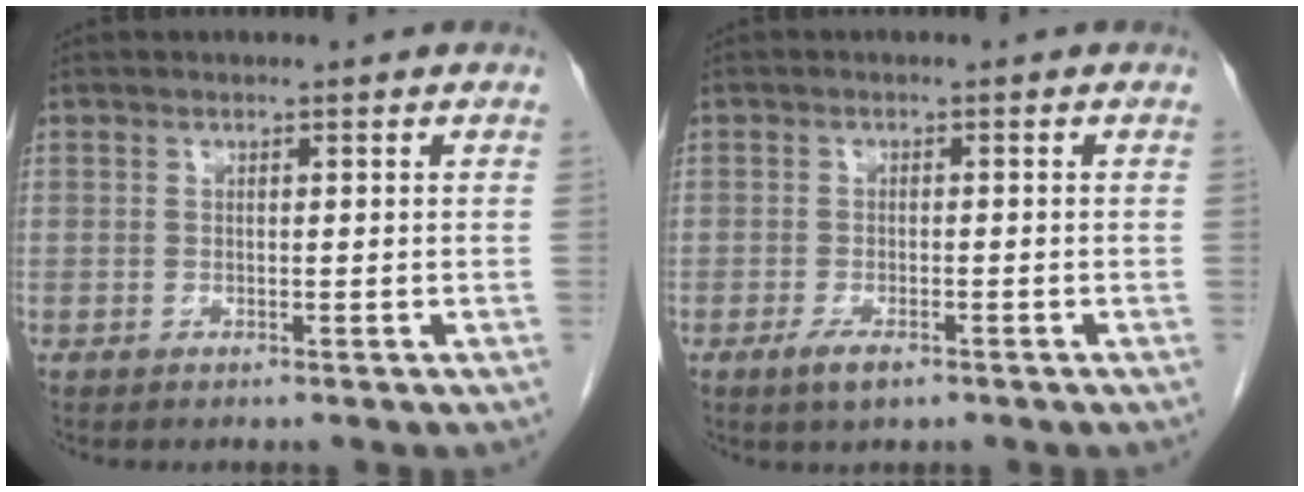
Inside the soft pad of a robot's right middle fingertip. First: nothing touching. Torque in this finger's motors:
{"motor_torque": [0.61, -0.44, 0.23, 0.05]}